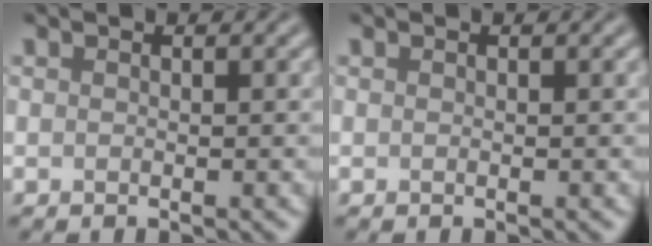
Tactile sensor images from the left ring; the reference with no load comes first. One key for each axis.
{"total": 0.0}